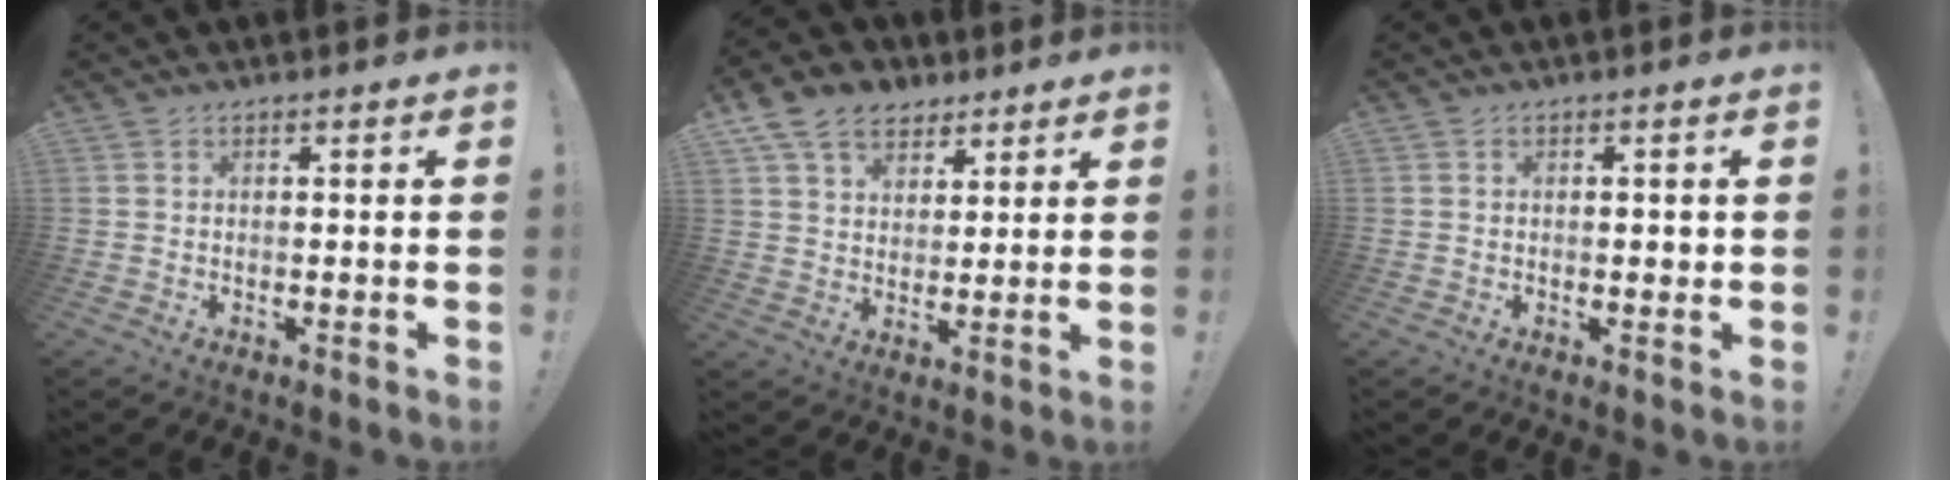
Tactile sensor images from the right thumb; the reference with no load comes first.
{"total": 11.3, "force": [6.8, 8.0, 4.3], "torque": [-0.071, -0.033, 0.133]}
{"total": 1.4, "force": [0.1, 0.9, 1.1], "torque": [-0.010, 0.001, -0.001]}